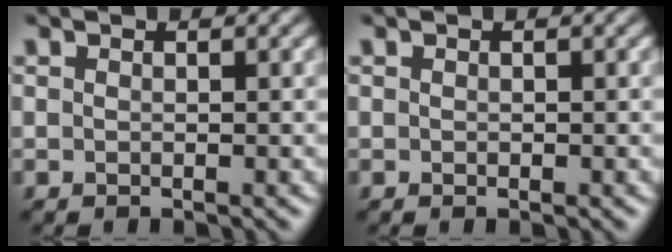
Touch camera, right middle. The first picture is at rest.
{"total": 0.0}